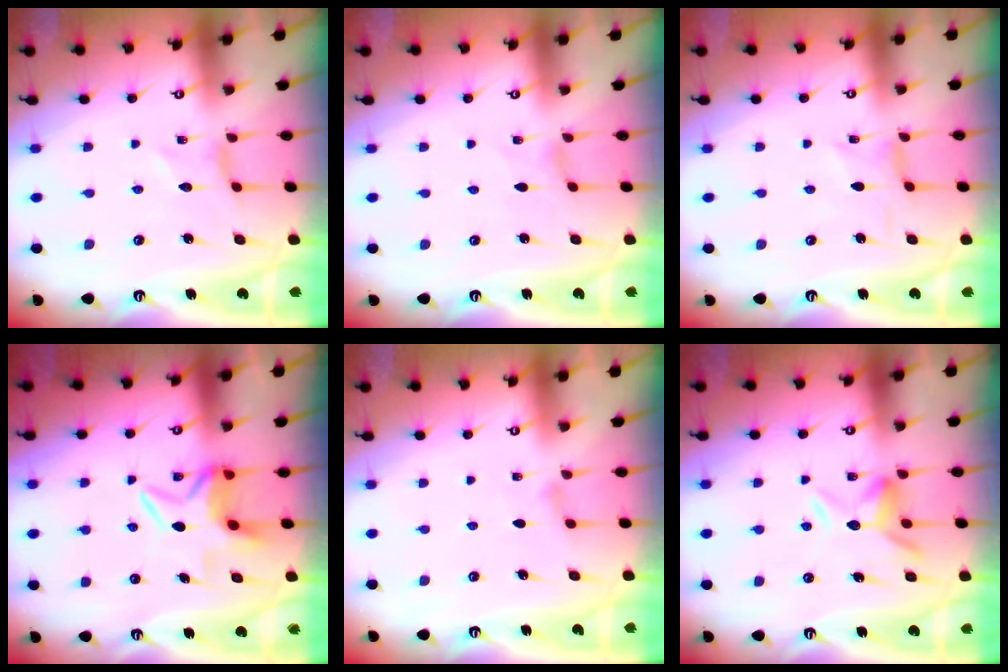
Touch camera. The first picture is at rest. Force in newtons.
{"total": 0.0}
{"total": 0.5, "press": 0.5, "slide": 0.1}
{"total": 7.9, "press": 7.8, "slide": 1.1}
{"total": 2.1, "press": 2.1, "slide": 0.4}
{"total": 8.4, "press": 8.4, "slide": 1.0}